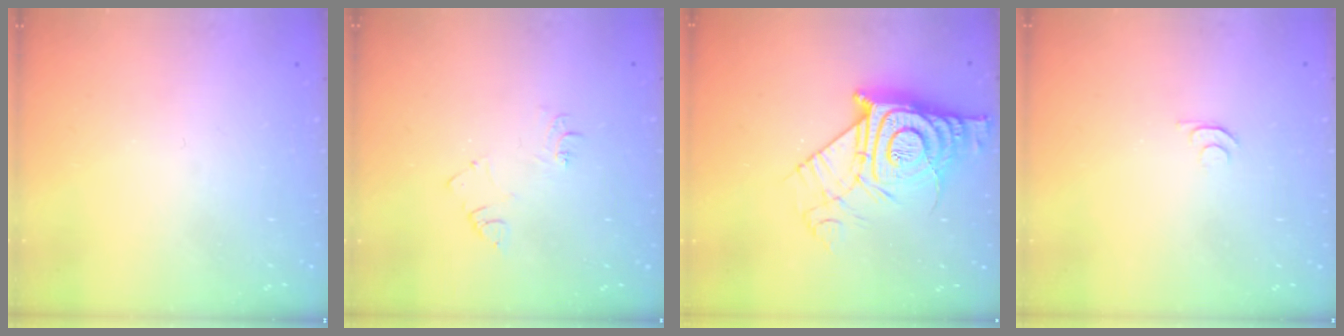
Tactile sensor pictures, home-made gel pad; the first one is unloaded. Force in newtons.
{"total": 6.7, "press": 6.7, "slide": 0.8}
{"total": 16.2, "press": 16.1, "slide": 1.3}
{"total": 4.3, "press": 4.3, "slide": 0.7}